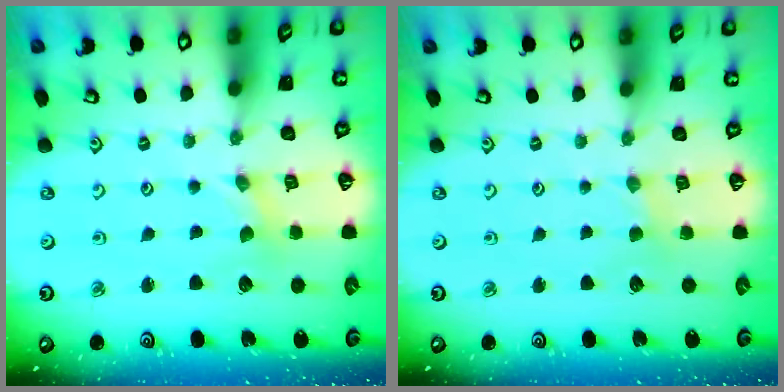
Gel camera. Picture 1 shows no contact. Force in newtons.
{"total": 1.5, "press": 1.5, "slide": 0.3}